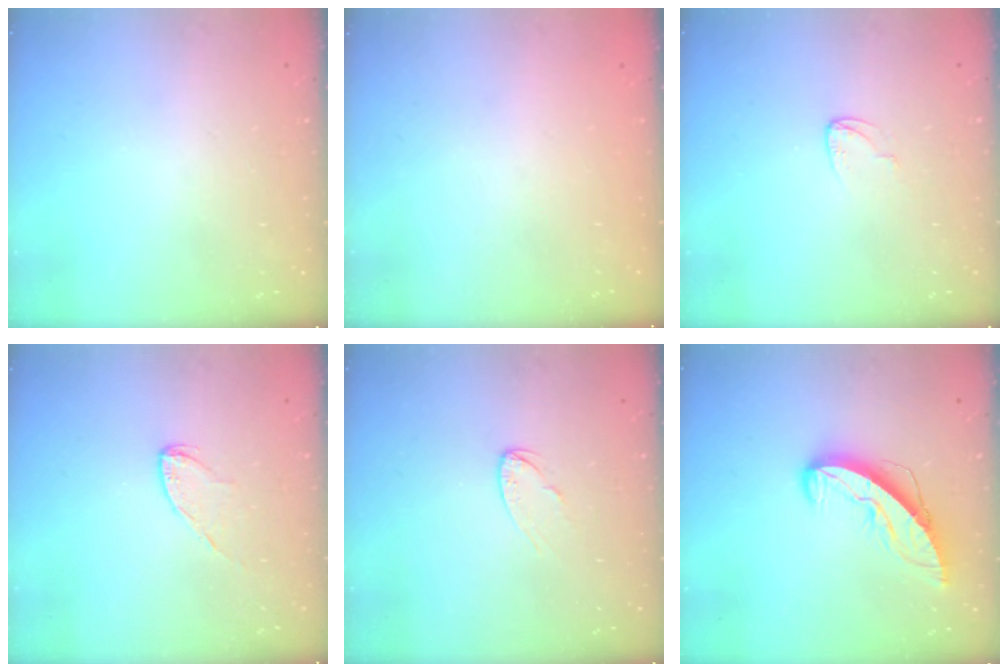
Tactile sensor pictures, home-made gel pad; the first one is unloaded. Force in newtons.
{"total": 0.0}
{"total": 3.6, "press": 3.6, "slide": 0.3}
{"total": 5.3, "press": 5.3, "slide": 0.5}
{"total": 4.5, "press": 4.5, "slide": 0.4}
{"total": 8.8, "press": 8.7, "slide": 0.8}